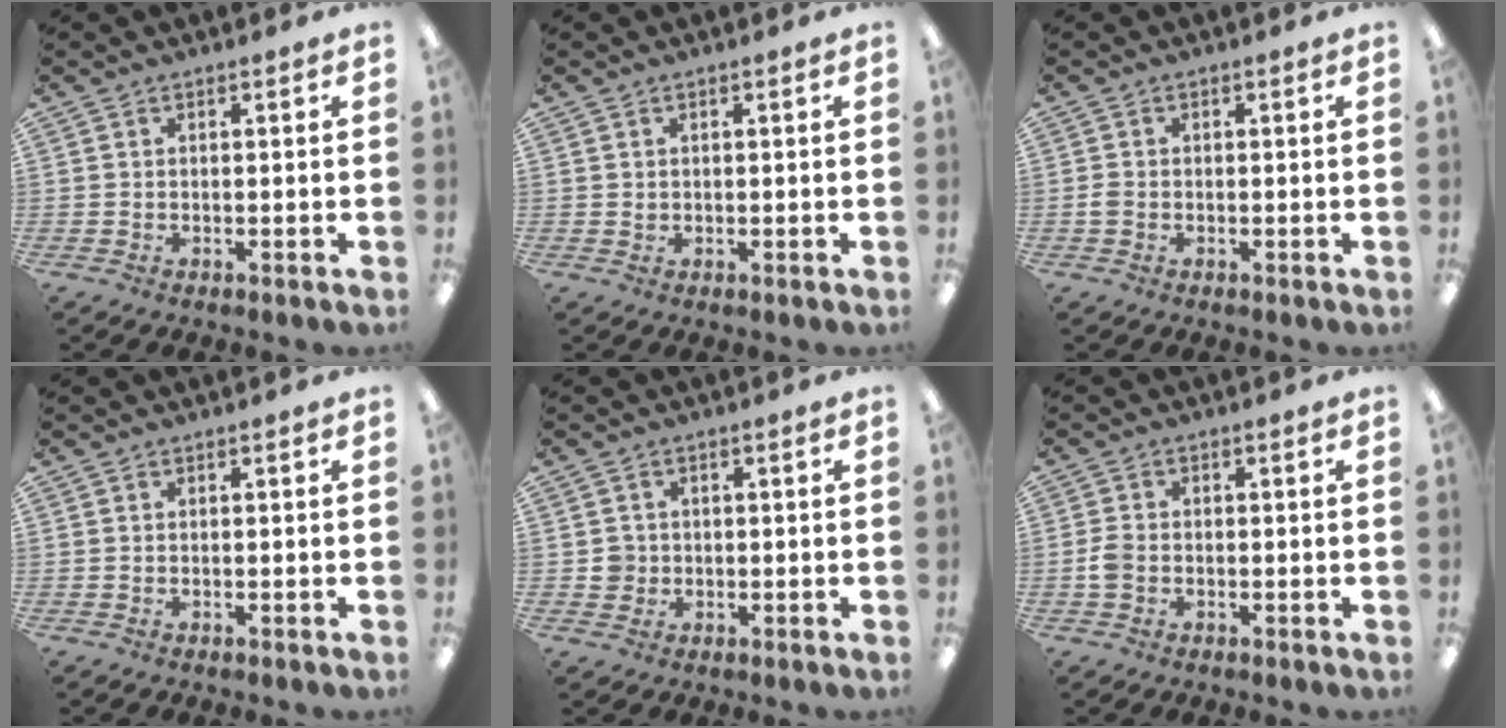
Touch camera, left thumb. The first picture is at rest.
{"total": 0.7, "force": [0.4, 0.6, 0.1], "torque": [-0.003, 0.003, 0.007]}
{"total": 1.4, "force": [-0.4, 1.0, 0.8], "torque": [-0.014, 0.003, -0.007]}
{"total": 0.0}
{"total": 2.9, "force": [-0.1, 2.9, 0.3], "torque": [-0.003, 0.001, -0.006]}
{"total": 3.1, "force": [-0.7, 2.3, 2.0], "torque": [-0.040, 0.004, -0.015]}